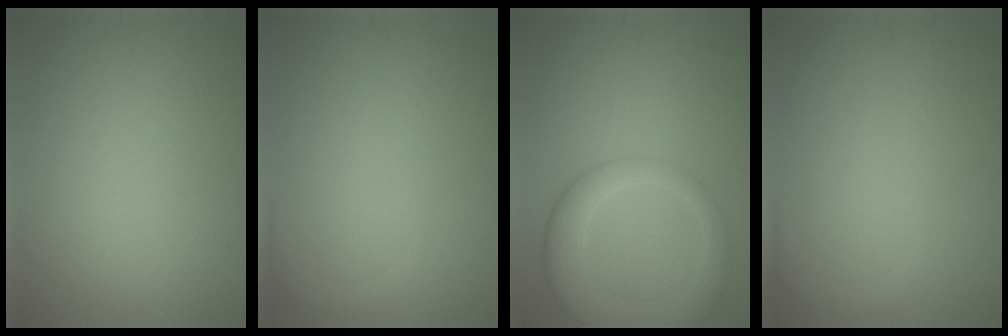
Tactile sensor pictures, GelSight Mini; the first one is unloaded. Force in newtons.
{"total": 1.3, "press": 1.3, "slide": 0.2}
{"total": 6.4, "press": 6.4, "slide": 0.3}
{"total": 1.3, "press": 1.3, "slide": 0.2}